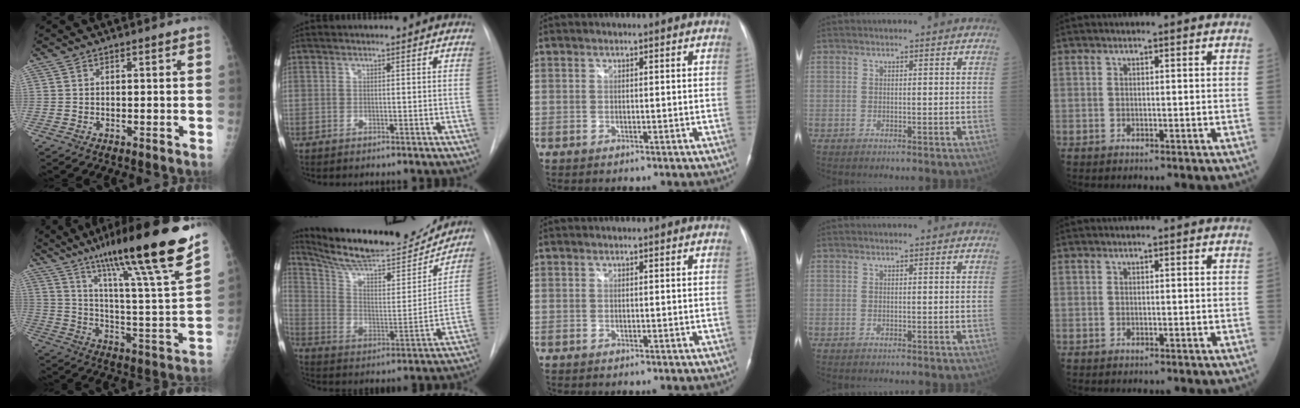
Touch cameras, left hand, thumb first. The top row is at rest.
{"thumb": {"total": 24.9, "force": [17.4, 1.7, 17.7], "torque": [-0.264, -0.067, 0.277]}, "index": {"total": 22.1, "force": [20.5, 3.1, 7.8], "torque": [-0.128, -0.033, 0.306]}}